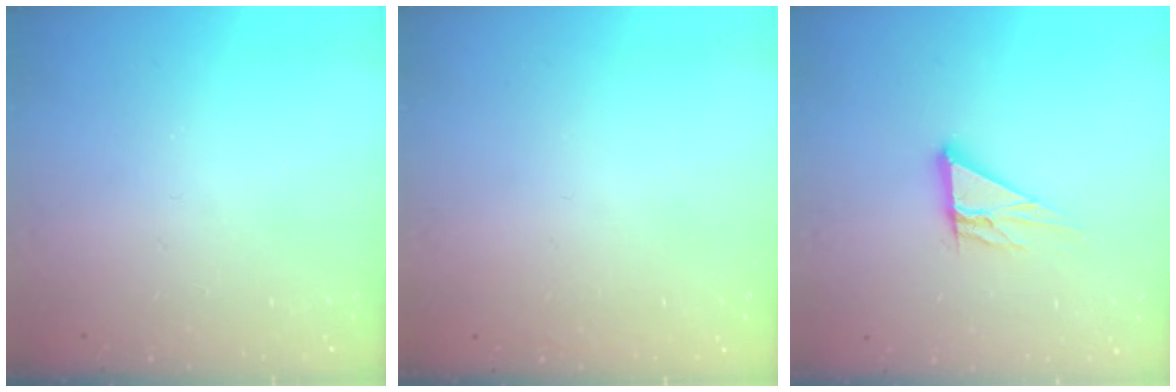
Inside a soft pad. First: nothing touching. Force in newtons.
{"total": 1.6, "press": 1.6, "slide": 0.1}
{"total": 9.0, "press": 9.0, "slide": 0.7}